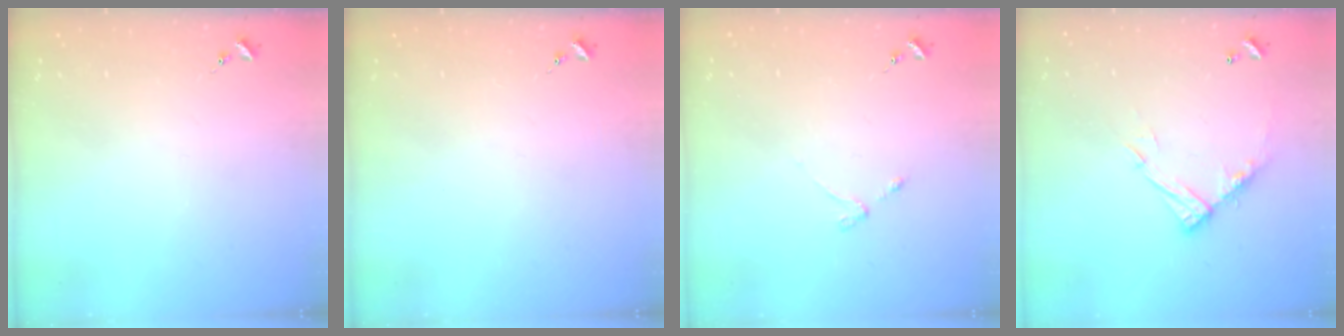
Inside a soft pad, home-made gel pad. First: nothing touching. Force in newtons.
{"total": 0.0}
{"total": 3.0, "press": 2.9, "slide": 0.5}
{"total": 12.8, "press": 12.8, "slide": 1.0}